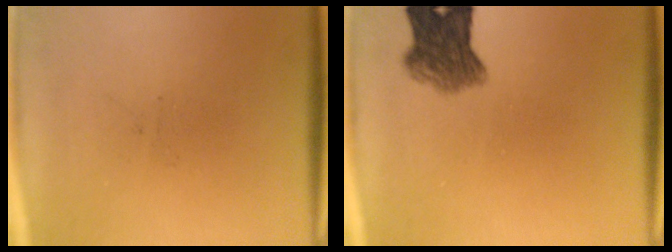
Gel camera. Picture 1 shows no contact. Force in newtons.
{"total": 6.2}